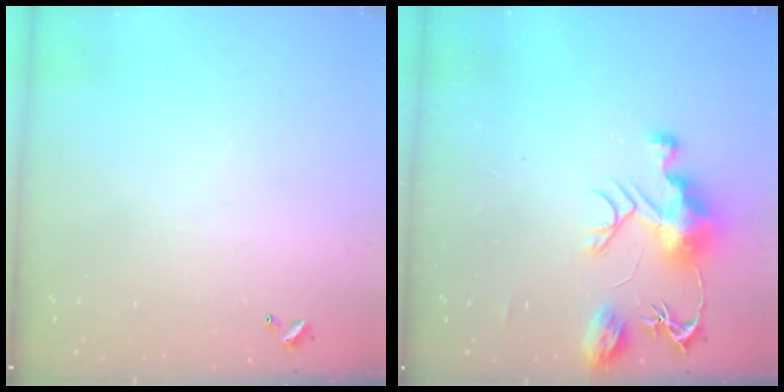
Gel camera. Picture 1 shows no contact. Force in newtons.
{"total": 10.5, "press": 10.4, "slide": 1.1}